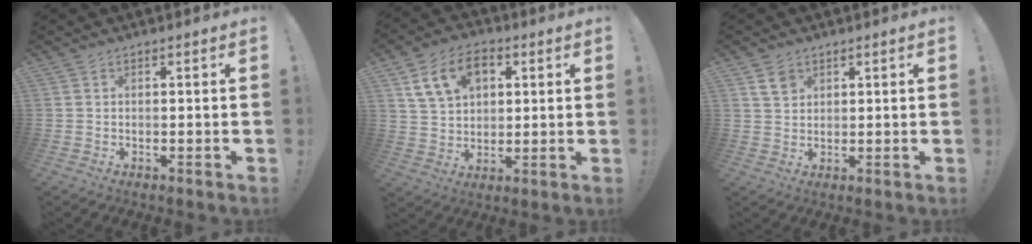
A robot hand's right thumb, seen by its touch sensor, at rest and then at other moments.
{"total": 13.4, "force": [5.5, 9.3, 7.9], "torque": [-0.124, -0.009, 0.109]}
{"total": 4.6, "force": [2.6, 3.3, 2.0], "torque": [-0.023, -0.008, 0.048]}